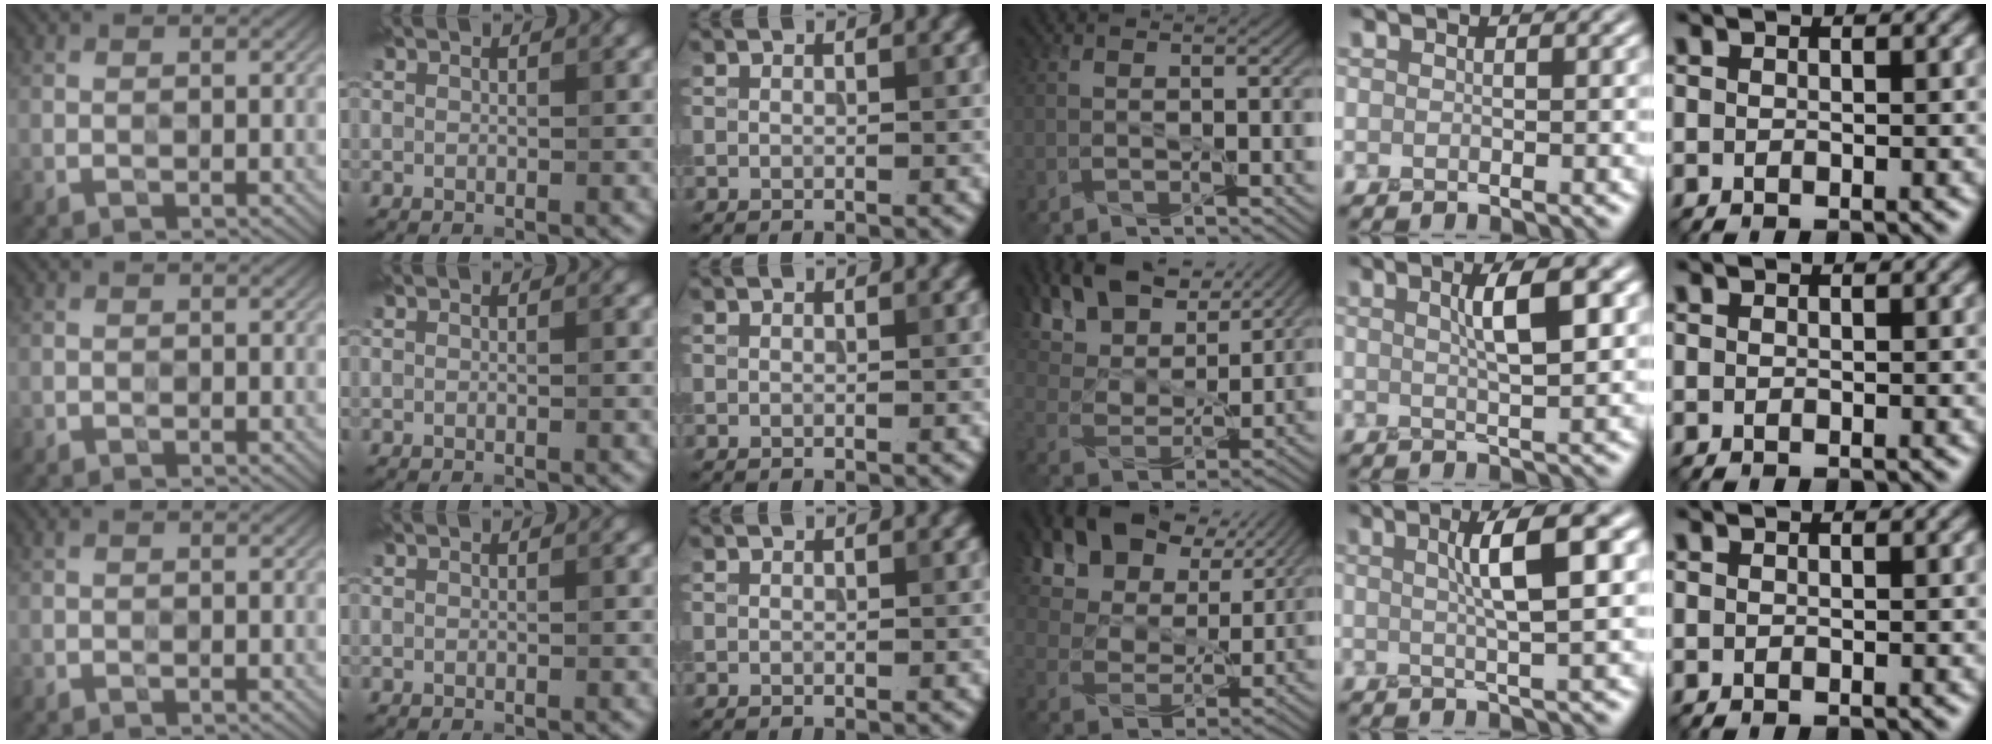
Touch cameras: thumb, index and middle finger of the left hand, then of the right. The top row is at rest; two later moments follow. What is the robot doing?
{"motion": "peel", "object": "velcro strap"}